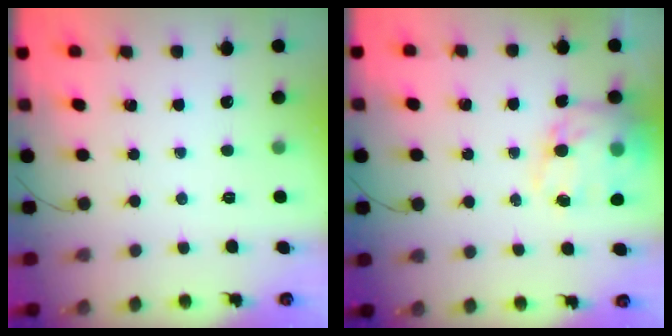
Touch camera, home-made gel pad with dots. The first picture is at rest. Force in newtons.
{"total": 14.1, "press": 13.7, "slide": 3.3}